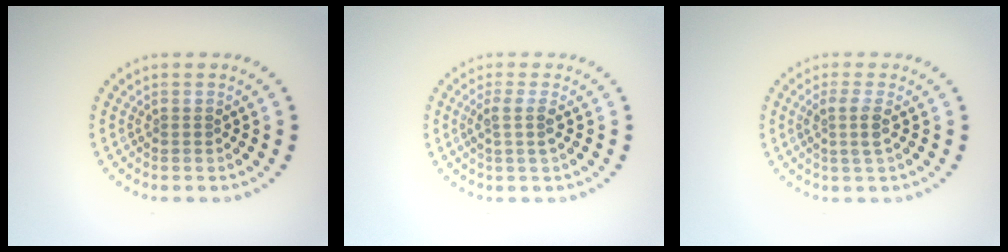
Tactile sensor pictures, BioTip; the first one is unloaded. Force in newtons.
{"total": 1.9, "press": 1.5, "slide": 1.2}
{"total": 1.9, "press": 1.6, "slide": 1.1}